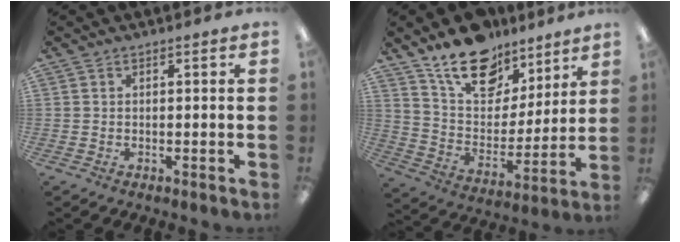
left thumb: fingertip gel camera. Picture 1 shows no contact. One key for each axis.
{"total": 17.1, "fx": 13.2, "fy": 8.7, "fz": 6.6, "tx": -0.120, "ty": -0.087, "tz": 0.239}